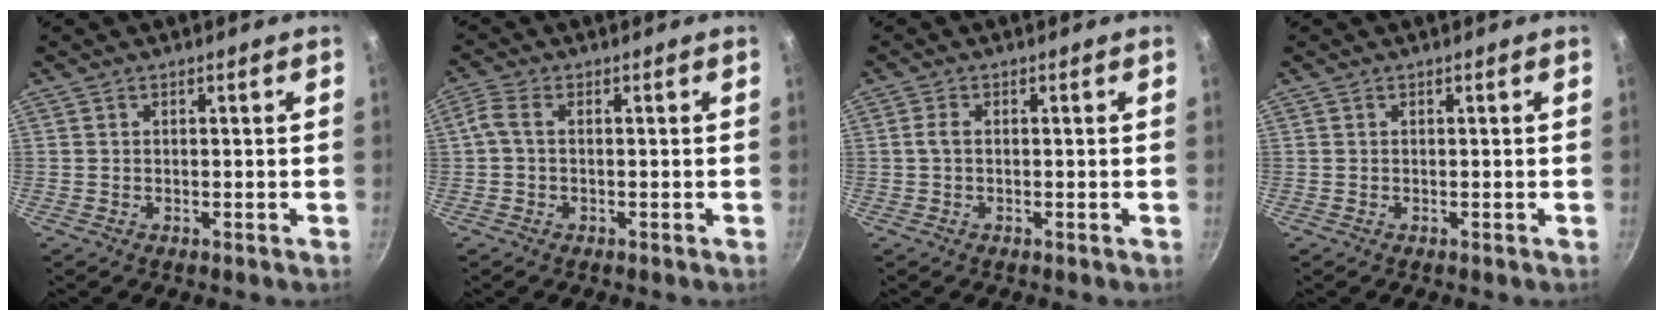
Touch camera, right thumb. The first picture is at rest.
{"total": 3.1, "force": [0.0, 1.6, 2.6], "torque": [-0.071, 0.013, -0.006]}
{"total": 1.6, "force": [-0.1, 0.8, 1.3], "torque": [-0.034, 0.006, -0.004]}
{"total": 0.0}